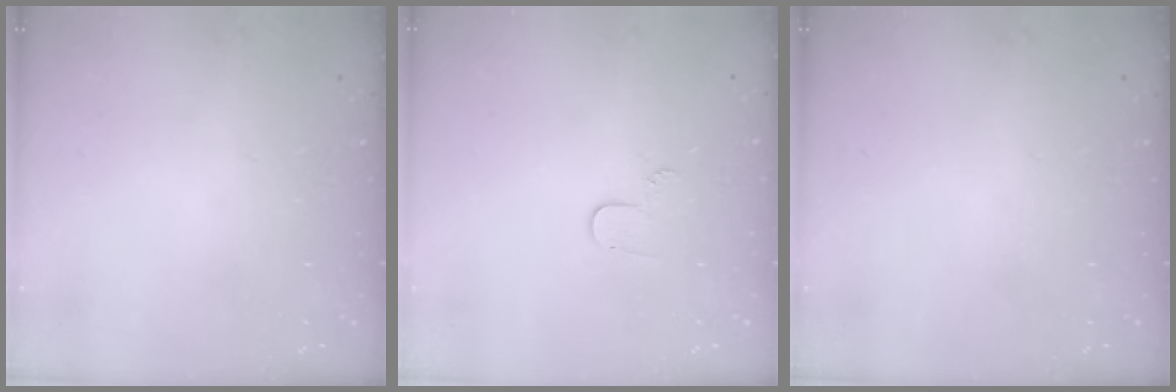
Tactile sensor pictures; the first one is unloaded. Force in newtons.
{"total": 3.8, "press": 3.8, "slide": 0.4}
{"total": 0.0}